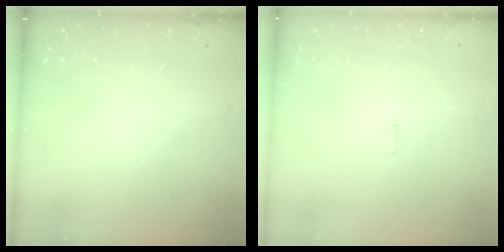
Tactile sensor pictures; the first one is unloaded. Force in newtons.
{"total": 3.8, "press": 3.8, "slide": 0.3}